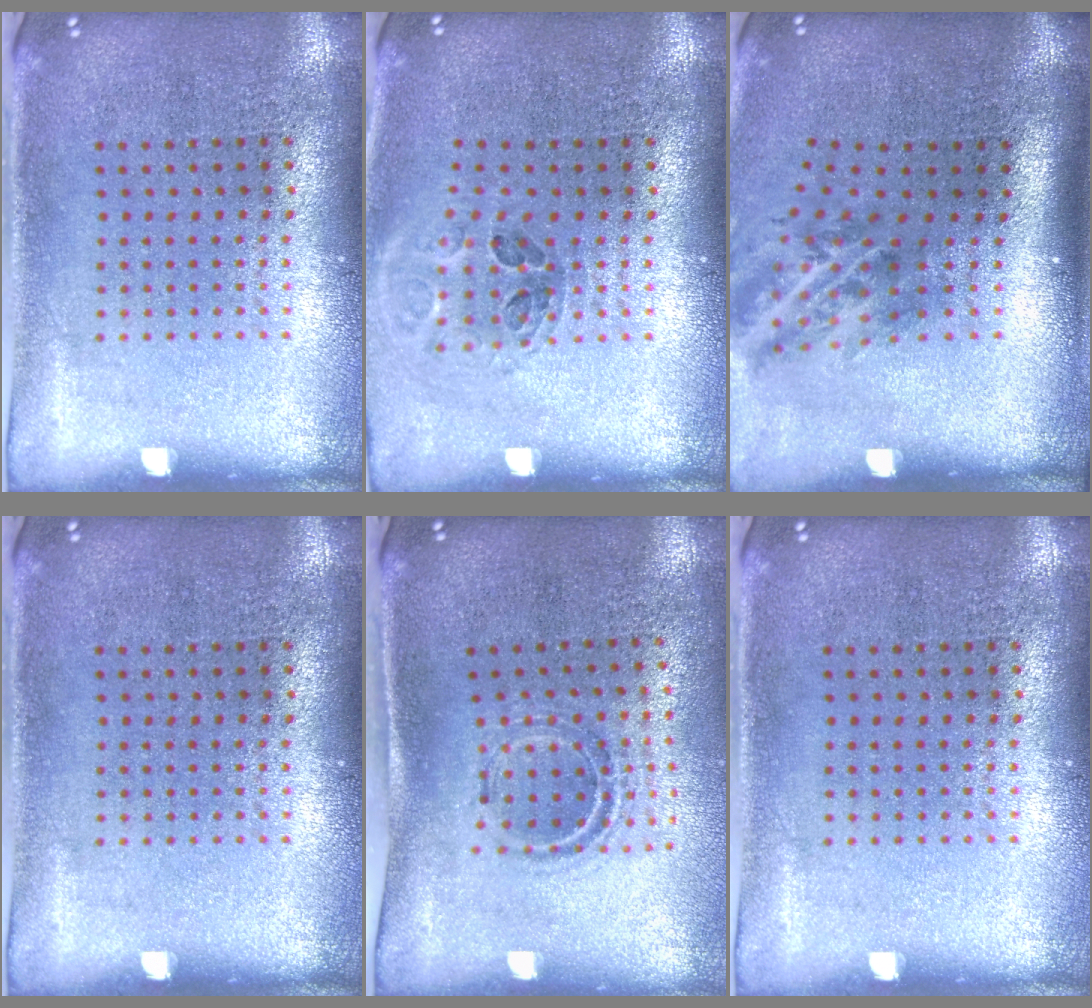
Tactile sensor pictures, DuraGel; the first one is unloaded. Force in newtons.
{"total": 1.0, "press": 1.0, "slide": 0.1}
{"total": 1.9, "press": 1.3, "slide": 1.5}
{"total": 0.0}
{"total": 0.9, "press": 0.9, "slide": 0.3}
{"total": 0.0}